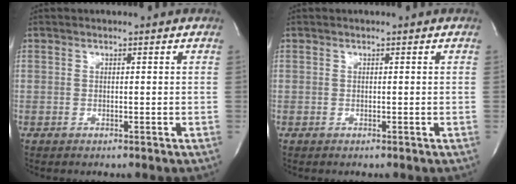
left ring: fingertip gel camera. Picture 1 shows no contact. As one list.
[{"total": 0.0}]